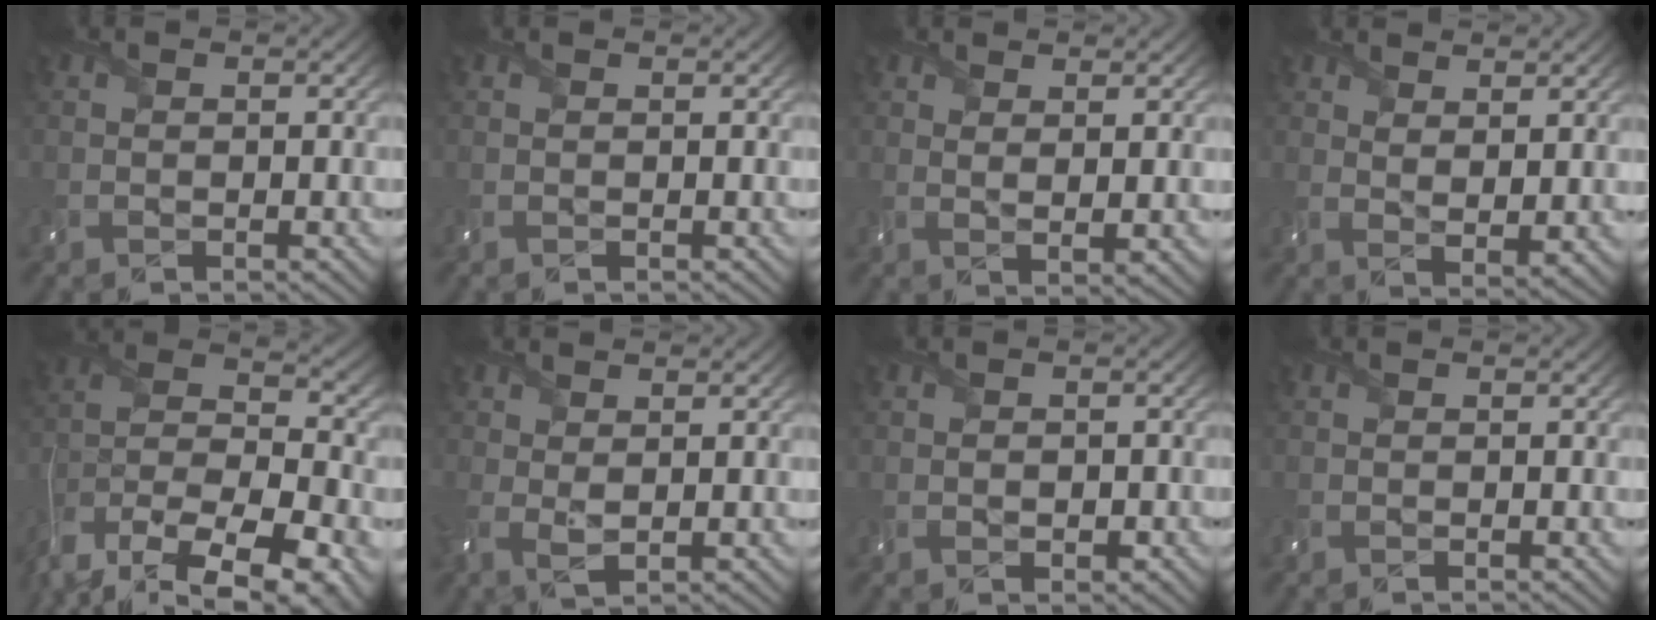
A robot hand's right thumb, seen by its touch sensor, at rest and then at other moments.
{"total": 0.0}
{"total": 2.2, "force": [1.3, 0.1, 1.7], "torque": [-0.040, -0.004, 0.029]}
{"total": 3.1, "force": [2.3, 0.8, 1.9], "torque": [-0.046, -0.010, 0.050]}
{"total": 16.1, "force": [-10.4, 8.2, 9.2], "torque": [-0.207, -0.037, -0.144]}
{"total": 2.4, "force": [0.6, 1.1, 2.0], "torque": [-0.051, -0.011, 0.016]}
{"total": 2.2, "force": [-0.4, 1.6, 1.5], "torque": [-0.007, -0.001, 0.003]}
{"total": 0.0}